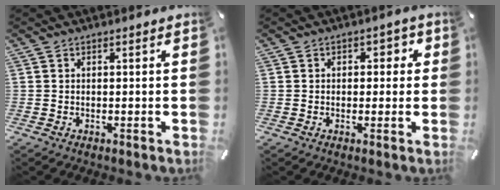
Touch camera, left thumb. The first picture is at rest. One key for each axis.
{"total": 2.6, "fx": -0.4, "fy": 2.1, "fz": 1.4, "tx": -0.013, "ty": 0.006, "tz": -0.018}